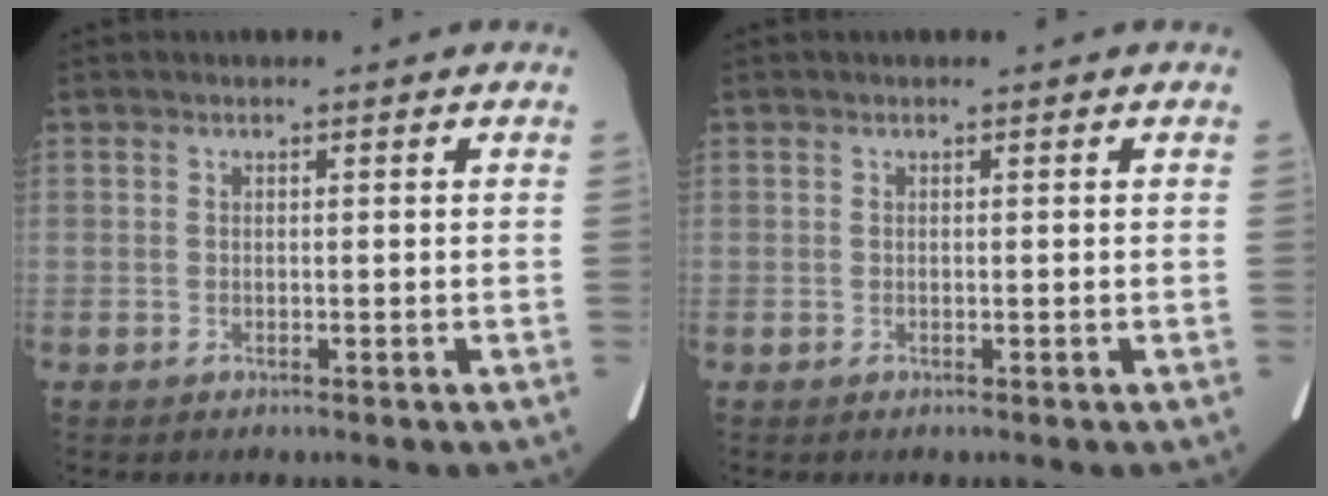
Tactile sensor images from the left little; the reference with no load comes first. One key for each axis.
{"total": 0.0}